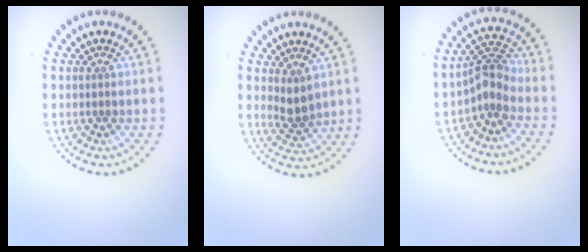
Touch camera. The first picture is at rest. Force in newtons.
{"total": 1.8, "press": 1.6, "slide": 0.9}
{"total": 2.7, "press": 2.1, "slide": 1.7}